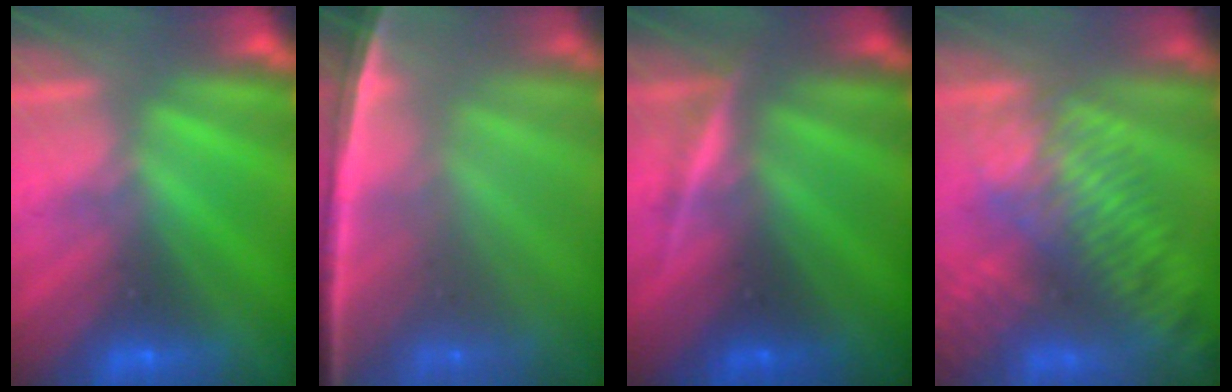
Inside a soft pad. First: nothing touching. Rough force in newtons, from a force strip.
{"total": 5.8}
{"total": 3.8}
{"total": 8.1}